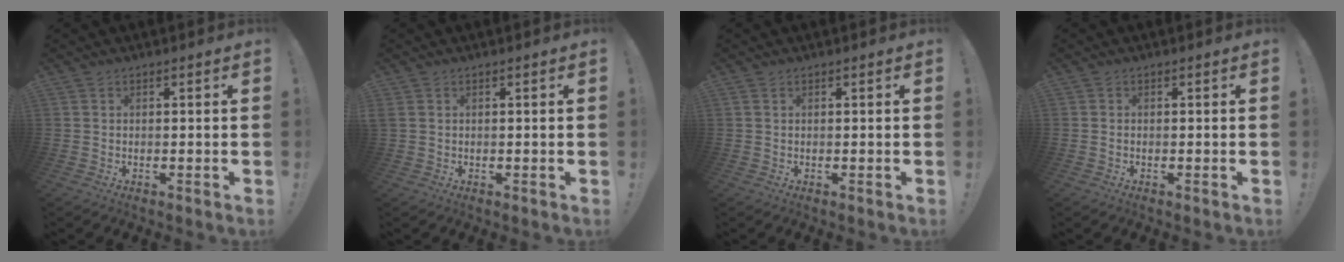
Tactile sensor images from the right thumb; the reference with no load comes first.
{"total": 1.3, "force": [0.4, 0.9, 0.8], "torque": [-0.020, 0.006, 0.009]}
{"total": 0.5, "force": [0.3, 0.3, 0.3], "torque": [-0.011, 0.003, 0.008]}
{"total": 0.0}